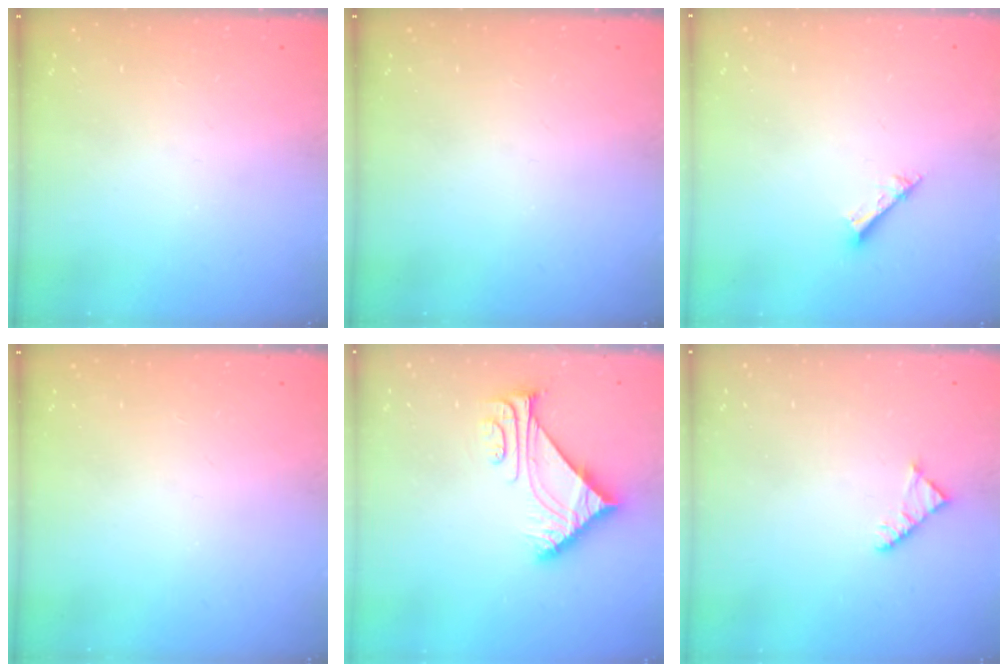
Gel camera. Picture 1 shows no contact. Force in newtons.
{"total": 0.0}
{"total": 2.5, "press": 2.5, "slide": 0.1}
{"total": 0.0}
{"total": 7.7, "press": 7.6, "slide": 1.0}
{"total": 2.3, "press": 2.3, "slide": 0.4}